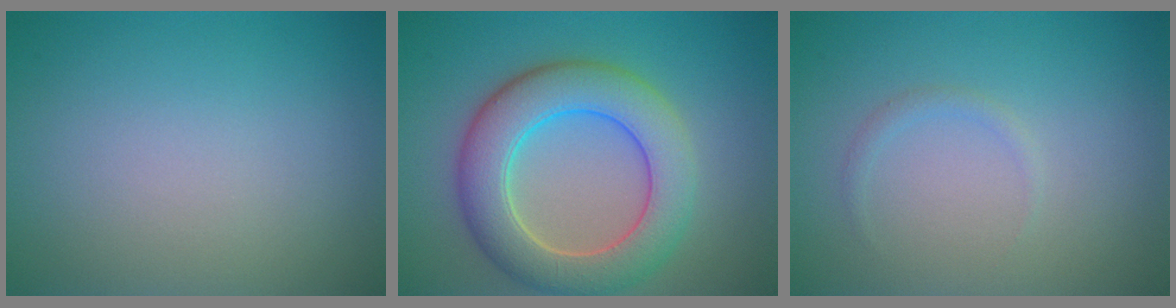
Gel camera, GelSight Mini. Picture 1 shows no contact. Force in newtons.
{"total": 7.7, "press": 7.7, "slide": 0.4}
{"total": 0.7, "press": 0.7, "slide": 0.1}